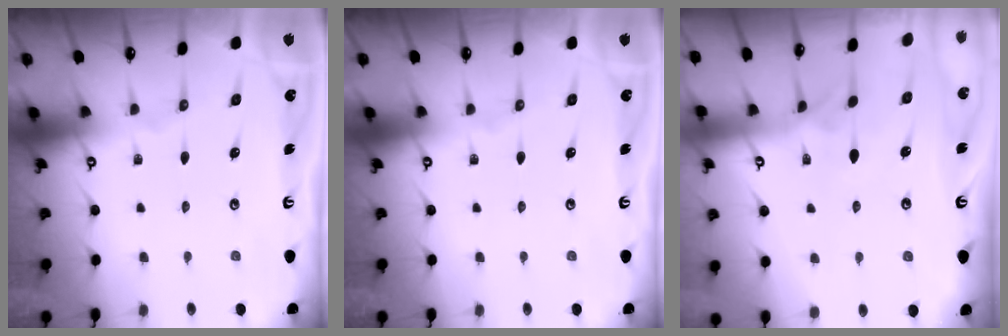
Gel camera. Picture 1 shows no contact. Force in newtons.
{"total": 0.0}
{"total": 2.3, "press": 2.2, "slide": 0.8}